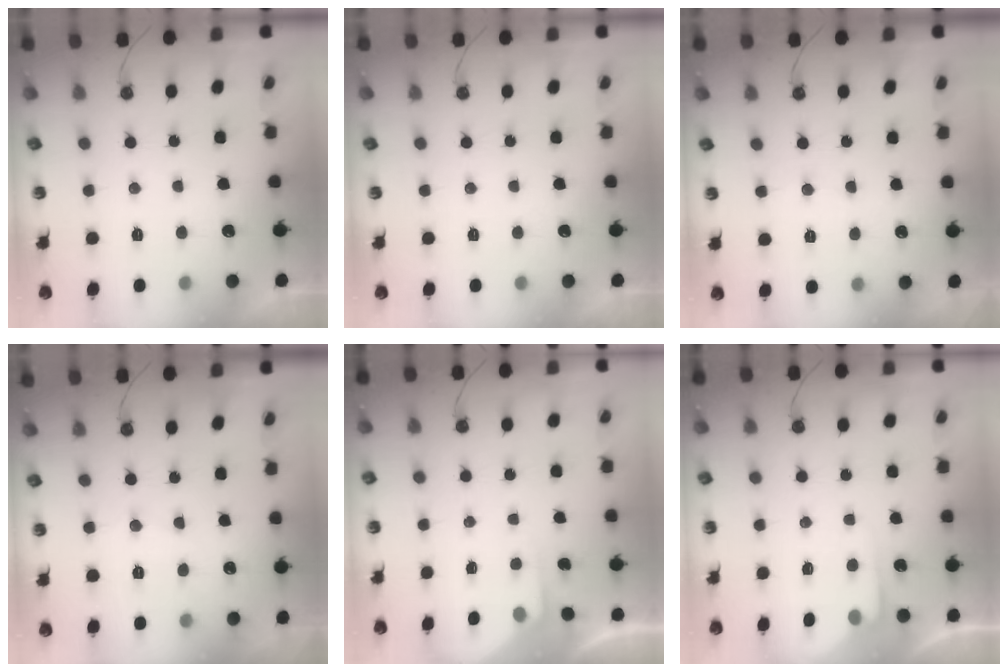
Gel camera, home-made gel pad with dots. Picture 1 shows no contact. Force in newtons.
{"total": 0.0}
{"total": 4.6, "press": 4.6, "slide": 0.5}
{"total": 5.8, "press": 5.7, "slide": 0.8}
{"total": 2.7, "press": 2.7, "slide": 0.4}
{"total": 3.4, "press": 3.4, "slide": 0.6}